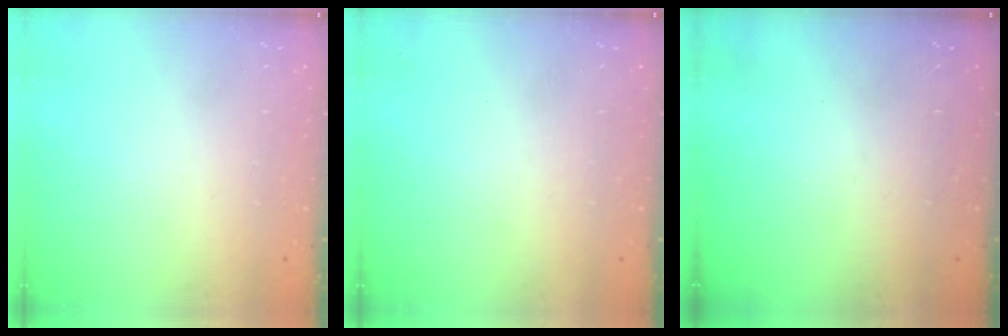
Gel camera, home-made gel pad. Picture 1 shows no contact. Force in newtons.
{"total": 0.0}
{"total": 0.0}